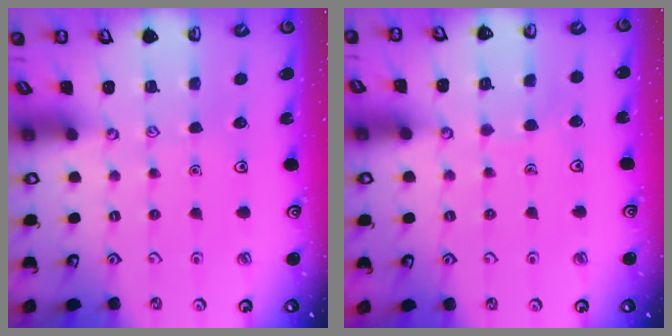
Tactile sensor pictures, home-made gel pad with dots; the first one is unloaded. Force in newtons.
{"total": 2.4, "press": 2.4, "slide": 0.2}